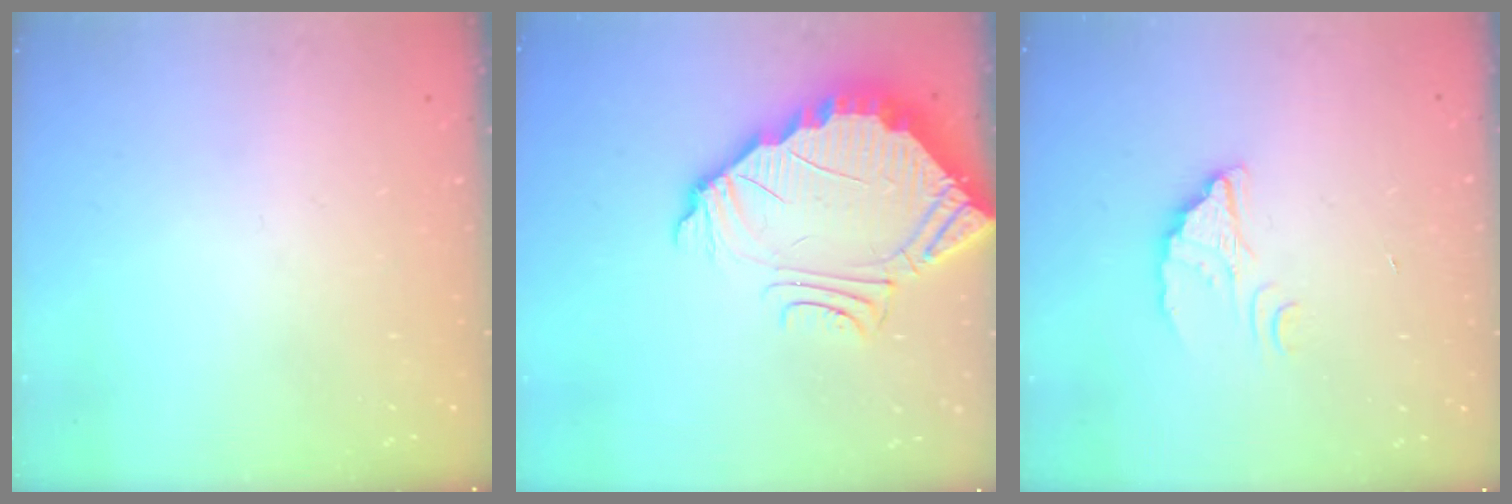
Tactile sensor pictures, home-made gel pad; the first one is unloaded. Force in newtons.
{"total": 4.8, "press": 4.8, "slide": 0.3}
{"total": 2.5, "press": 2.5, "slide": 0.1}